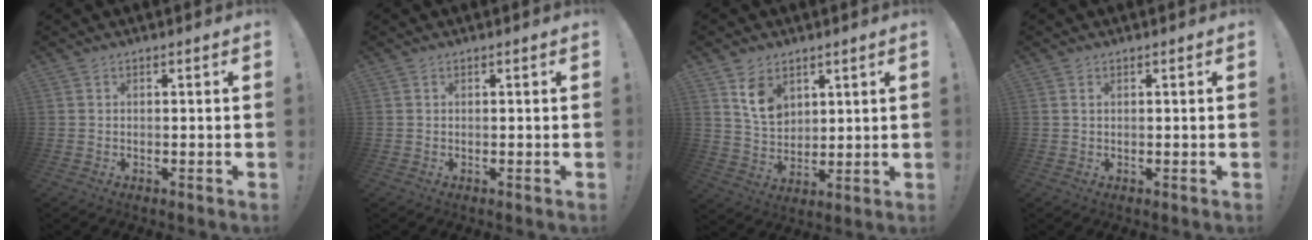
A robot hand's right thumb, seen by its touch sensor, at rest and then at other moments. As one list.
[{"total": 0.0}, {"total": 9.4, "force": [5.0, 6.5, 4.4], "torque": [-0.062, -0.022, 0.097]}, {"total": 0.7, "force": [0.2, 0.3, 0.6], "torque": [-0.016, 0.004, 0.004]}]